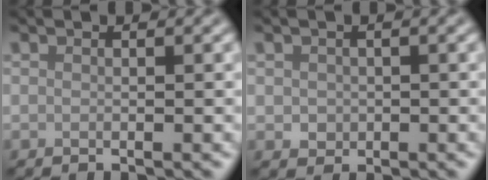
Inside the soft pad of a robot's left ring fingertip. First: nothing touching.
{"total": 1.3, "force": [0.0, 1.2, 0.4], "torque": [-0.006, -0.006, -0.001]}